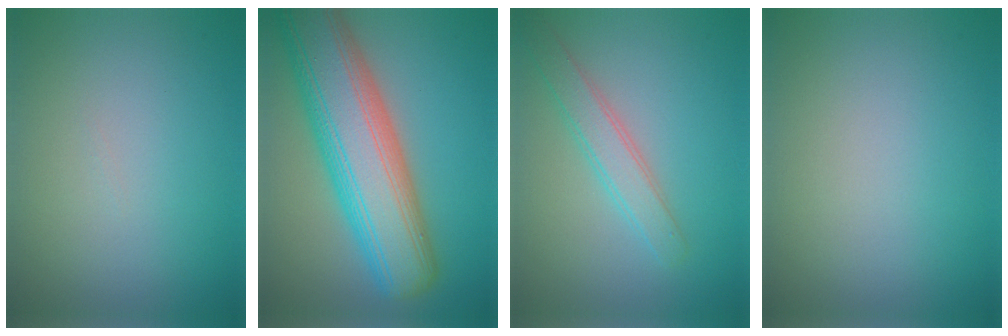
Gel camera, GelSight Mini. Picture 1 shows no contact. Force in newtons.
{"total": 12.1, "press": 12.1, "slide": 0.7}
{"total": 2.8, "press": 2.8, "slide": 0.1}
{"total": 0.0}